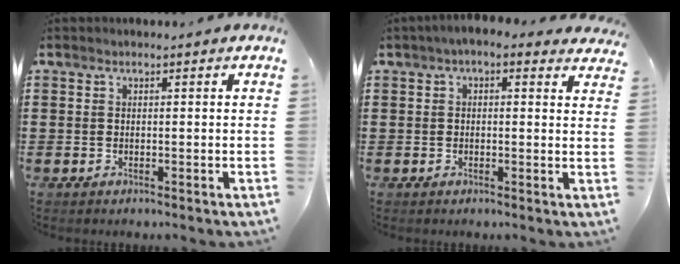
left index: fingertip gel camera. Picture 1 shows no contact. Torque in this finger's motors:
{"motor_torque": [2.14, 0.00, 0.26, 0.07]}